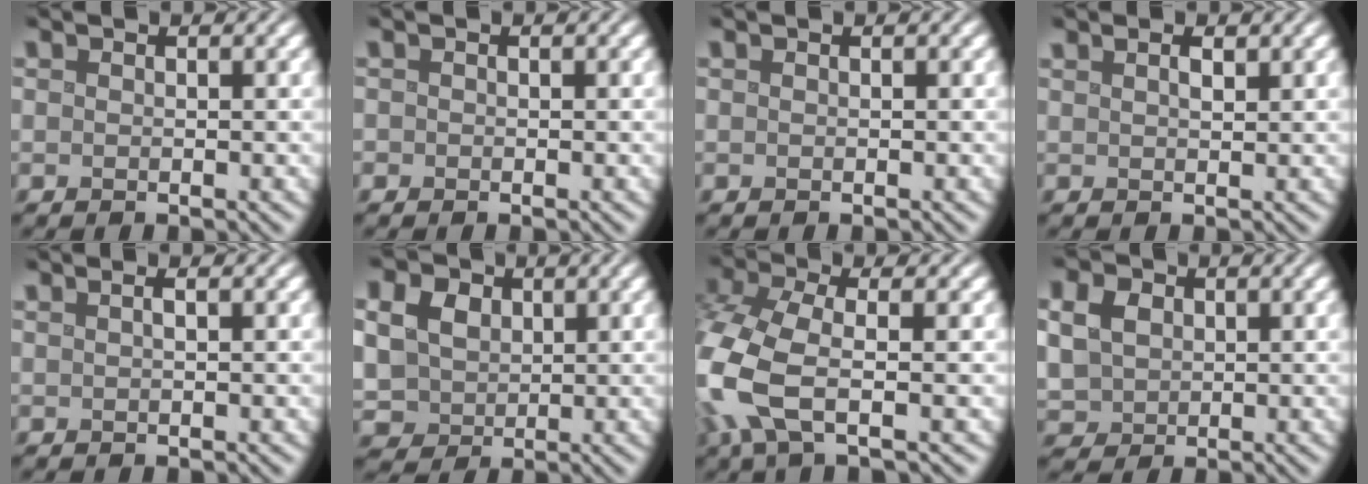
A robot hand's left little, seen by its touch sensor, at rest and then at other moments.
{"total": 0.0}
{"total": 0.0}
{"total": 1.2, "force": [0.9, 0.3, 0.7], "torque": [-0.015, 0.002, 0.016]}
{"total": 1.0, "force": [0.5, 0.3, 0.8], "torque": [-0.014, 0.002, 0.006]}
{"total": 8.8, "force": [3.1, 6.8, 4.5], "torque": [-0.113, 0.019, 0.045]}
{"total": 7.7, "force": [-2.3, 3.3, 6.6], "torque": [-0.165, -0.005, -0.058]}
{"total": 5.0, "force": [1.3, 4.0, 2.7], "torque": [-0.087, 0.016, 0.018]}